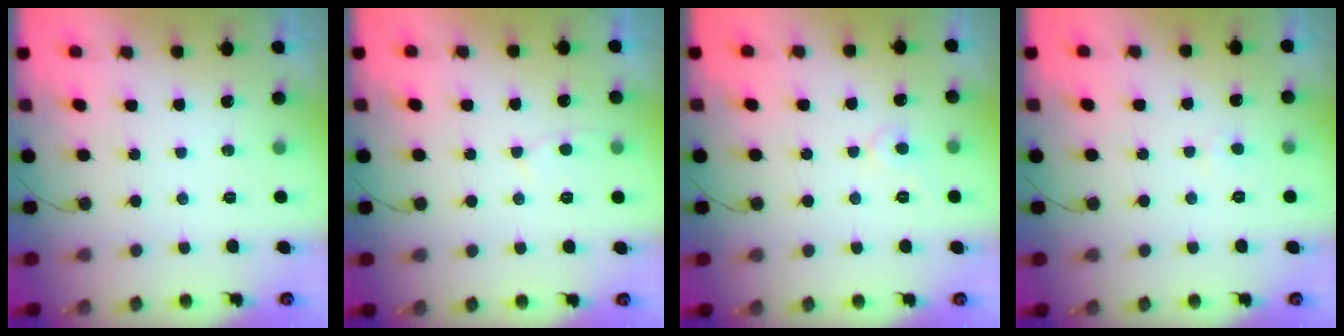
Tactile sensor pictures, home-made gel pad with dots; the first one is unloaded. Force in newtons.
{"total": 3.3, "press": 3.3, "slide": 0.4}
{"total": 4.3, "press": 4.2, "slide": 0.5}
{"total": 2.6, "press": 2.6, "slide": 0.3}